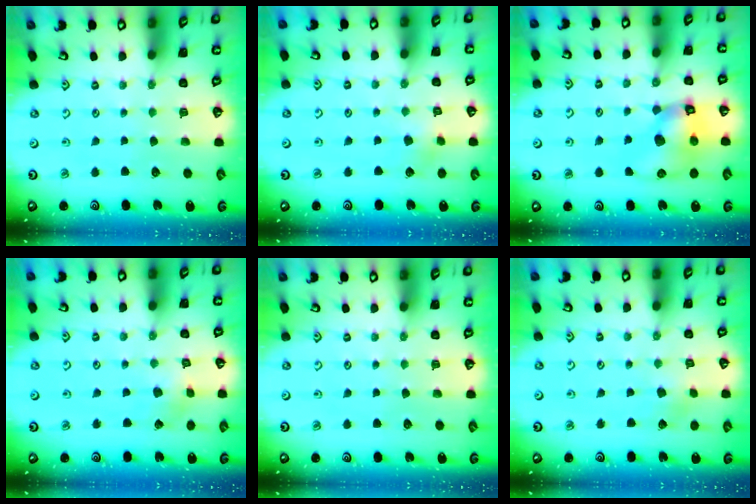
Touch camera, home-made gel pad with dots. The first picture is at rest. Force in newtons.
{"total": 3.4, "press": 3.4, "slide": 0.3}
{"total": 11.4, "press": 11.3, "slide": 1.6}
{"total": 3.2, "press": 3.2, "slide": 0.2}
{"total": 0.0}
{"total": 1.9, "press": 1.9, "slide": 0.2}